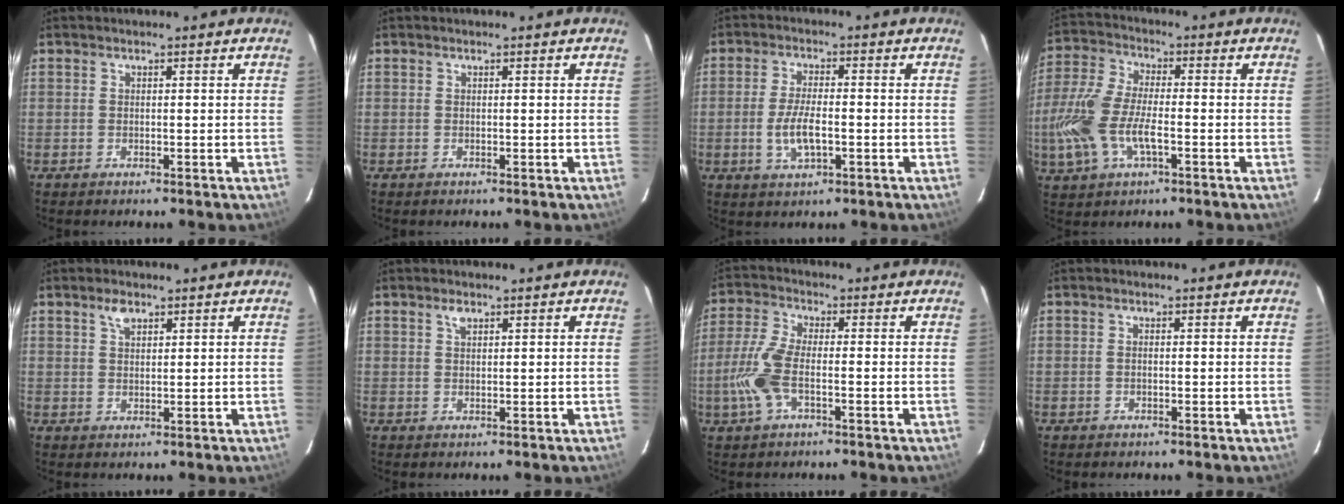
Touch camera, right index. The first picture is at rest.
{"total": 0.0}
{"total": 6.7, "force": [-1.7, 2.5, 6.0], "torque": [-0.123, -0.004, -0.030]}
{"total": 13.6, "force": [-3.5, 6.1, 11.7], "torque": [-0.270, -0.001, -0.070]}
{"total": 2.5, "force": [1.6, 1.3, 1.5], "torque": [-0.025, 0.007, 0.030]}
{"total": 1.5, "force": [0.9, 0.7, 0.8], "torque": [-0.016, 0.005, 0.017]}
{"total": 8.4, "force": [-2.3, 3.0, 7.5], "torque": [-0.175, 0.003, -0.050]}
{"total": 0.6, "force": [-0.1, 0.2, 0.5], "torque": [-0.012, 0.002, -0.003]}